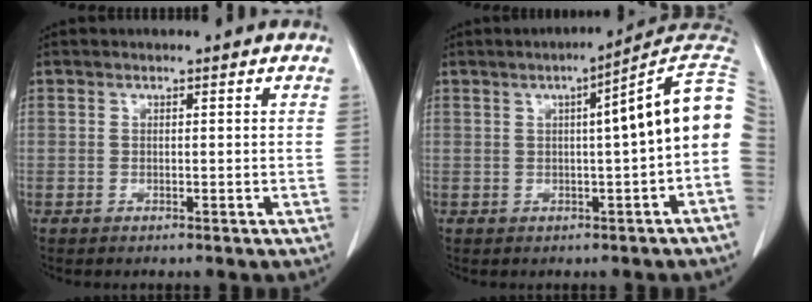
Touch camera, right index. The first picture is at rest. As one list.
[{"total": 9.8, "force": [0.9, -0.3, 9.7], "torque": [-0.120, 0.031, 0.005]}]